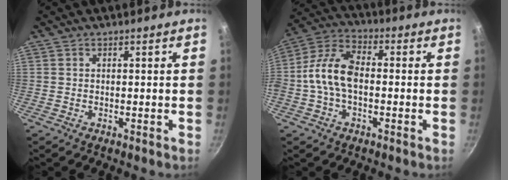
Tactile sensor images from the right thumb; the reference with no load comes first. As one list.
[{"total": 11.2, "force": [-1.1, 6.7, 8.9], "torque": [-0.164, 0.039, -0.037]}]